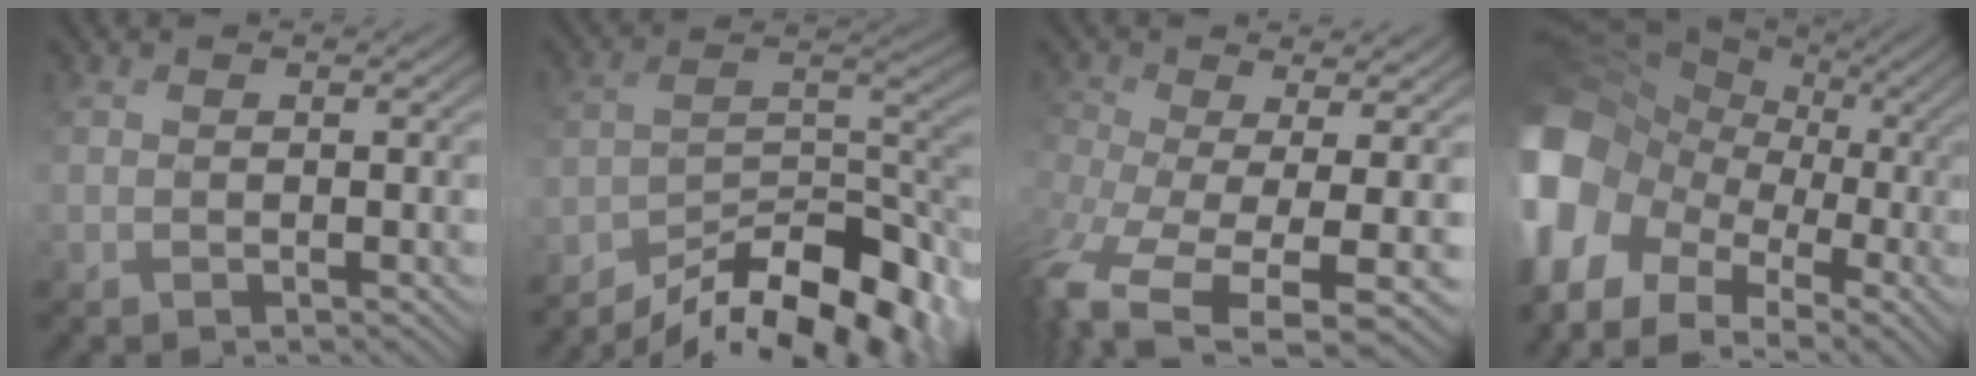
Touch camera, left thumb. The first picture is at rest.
{"total": 15.4, "force": [-12.4, 4.2, 8.3], "torque": [-0.160, 0.004, -0.201]}
{"total": 12.3, "force": [-5.4, 4.9, 9.9], "torque": [-0.259, -0.038, -0.068]}
{"total": 18.3, "force": [-5.1, 13.9, 10.8], "torque": [-0.290, -0.015, -0.074]}